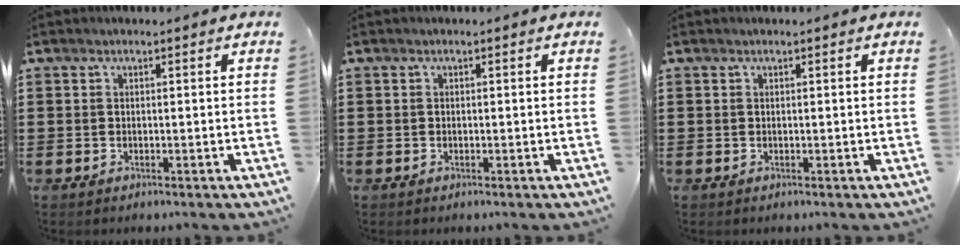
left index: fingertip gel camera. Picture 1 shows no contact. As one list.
[{"total": 0.0}, {"total": 0.0}]